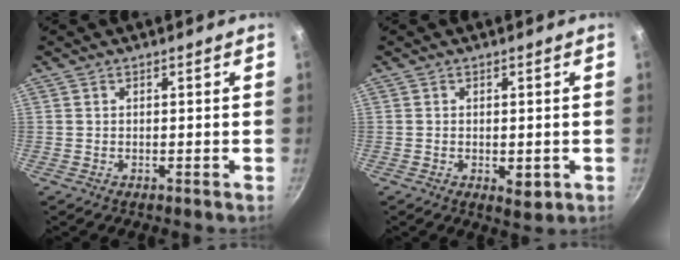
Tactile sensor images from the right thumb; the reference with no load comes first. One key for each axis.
{"total": 3.3, "fx": -0.7, "fy": 1.8, "fz": 2.7, "tx": -0.038, "ty": -0.009, "tz": -0.007}